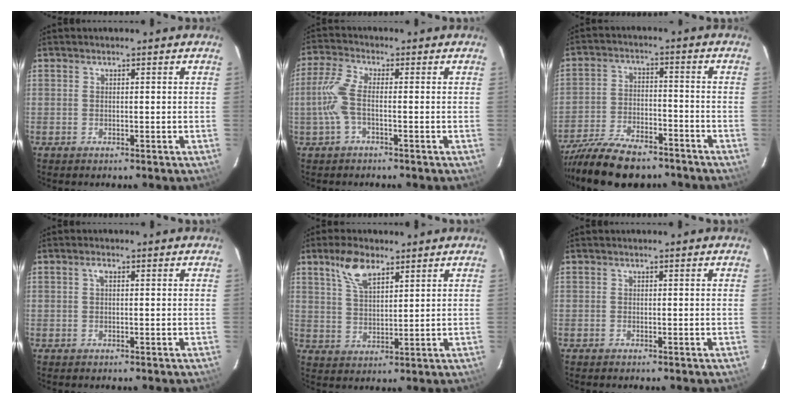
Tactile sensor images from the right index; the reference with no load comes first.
{"total": 5.9, "force": [-1.3, 1.6, 5.5], "torque": [-0.130, 0.008, -0.029]}
{"total": 17.0, "force": [-13.9, 5.9, 7.7], "torque": [-0.172, -0.019, -0.230]}
{"total": 1.1, "force": [0.3, 0.4, 1.0], "torque": [-0.018, 0.006, 0.003]}
{"total": 7.1, "force": [4.6, 3.0, 4.6], "torque": [-0.088, 0.010, 0.090]}
{"total": 0.0}